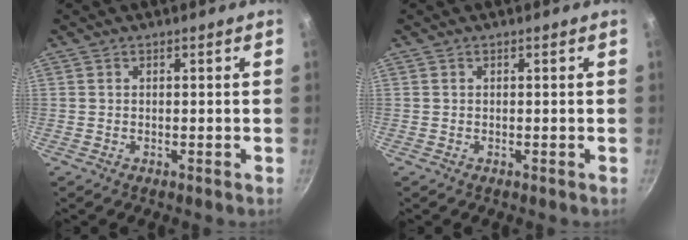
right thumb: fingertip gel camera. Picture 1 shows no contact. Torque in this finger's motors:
{"motor_torque": [-0.13, 0.13, 0.00, 0.00, 0.00]}